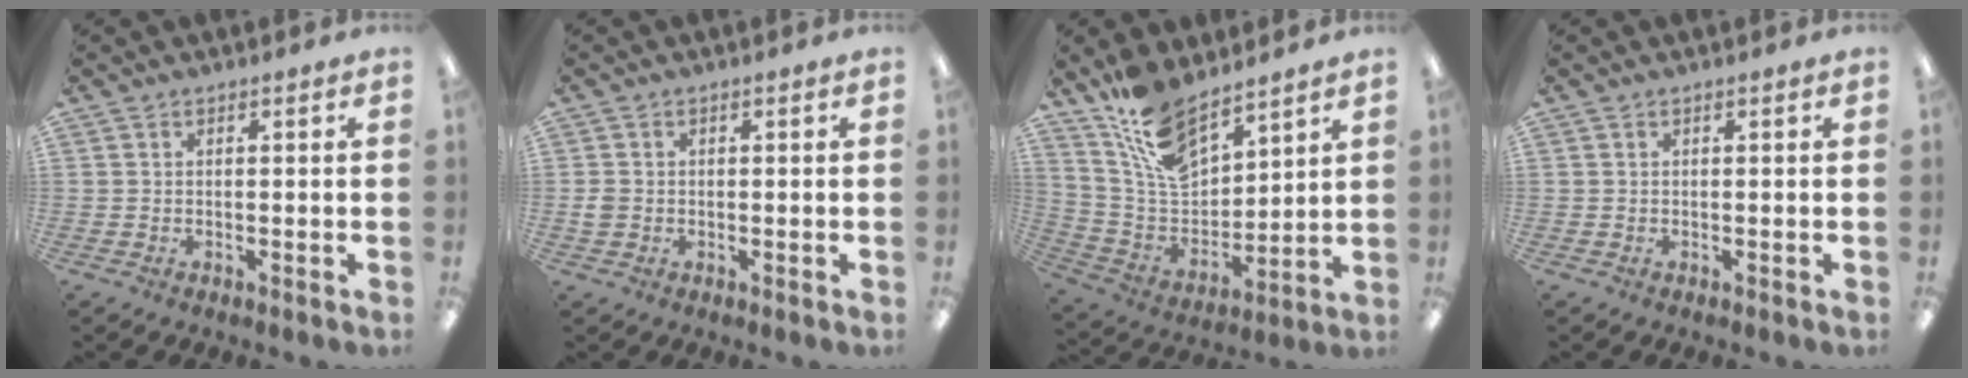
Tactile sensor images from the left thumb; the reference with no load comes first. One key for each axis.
{"total": 1.8, "fx": -0.2, "fy": 1.6, "fz": 0.9, "tx": -0.015, "ty": 0.003, "tz": -0.003}
{"total": 13.9, "fx": 10.4, "fy": 6.0, "fz": 7.0, "tx": -0.151, "ty": -0.051, "tz": 0.197}
{"total": 0.0}